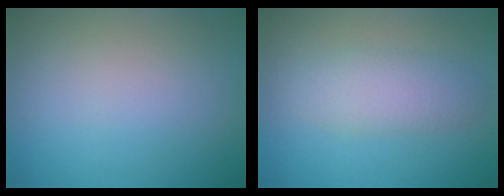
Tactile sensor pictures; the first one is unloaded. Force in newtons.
{"total": 3.2, "press": 3.2, "slide": 0.1}